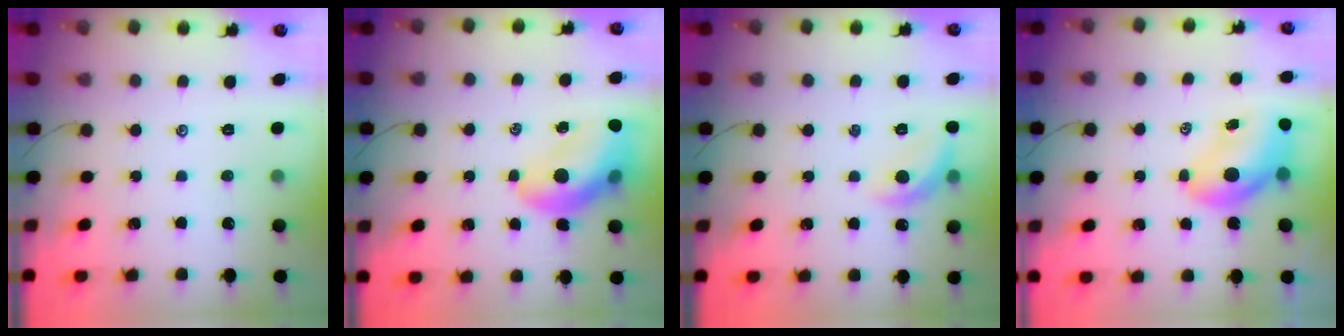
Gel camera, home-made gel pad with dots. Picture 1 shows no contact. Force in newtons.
{"total": 13.7, "press": 13.2, "slide": 3.8}
{"total": 9.3, "press": 9.2, "slide": 1.2}
{"total": 8.4, "press": 8.3, "slide": 1.3}